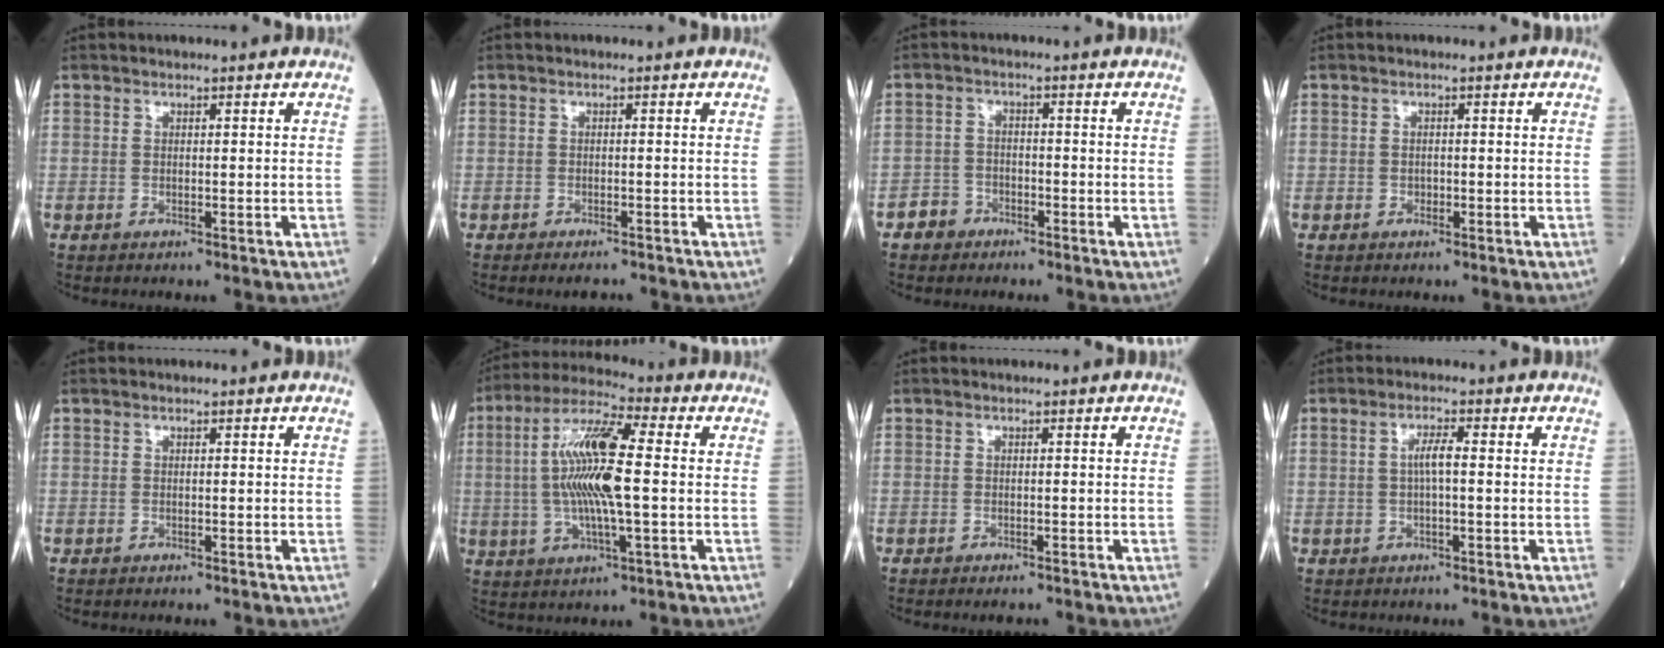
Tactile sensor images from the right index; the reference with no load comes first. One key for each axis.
{"total": 2.1, "fx": -1.9, "fy": 0.5, "fz": 0.8, "tx": -0.010, "ty": -0.003, "tz": -0.024}
{"total": 2.9, "fx": -2.1, "fy": 2.0, "fz": 0.1, "tx": -0.006, "ty": 0.010, "tz": -0.040}
{"total": 0.7, "fx": -0.3, "fy": 0.5, "fz": 0.3, "tx": -0.004, "ty": 0.002, "tz": -0.006}
{"total": 0.0}
{"total": 13.3, "fx": 0.3, "fy": 1.9, "fz": 13.2, "tx": -0.265, "ty": 0.009, "tz": 0.000}
{"total": 1.6, "fx": -1.5, "fy": 0.4, "fz": 0.5, "tx": -0.006, "ty": -0.002, "tz": -0.018}
{"total": 2.7, "fx": 0.0, "fy": 0.3, "fz": 2.7, "tx": -0.053, "ty": 0.005, "tz": 0.000}